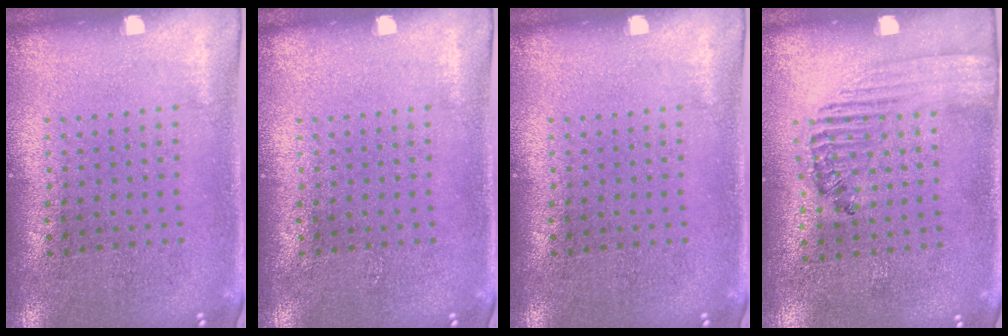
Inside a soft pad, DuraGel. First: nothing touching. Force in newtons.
{"total": 0.0}
{"total": 0.0}
{"total": 1.3, "press": 1.0, "slide": 0.8}